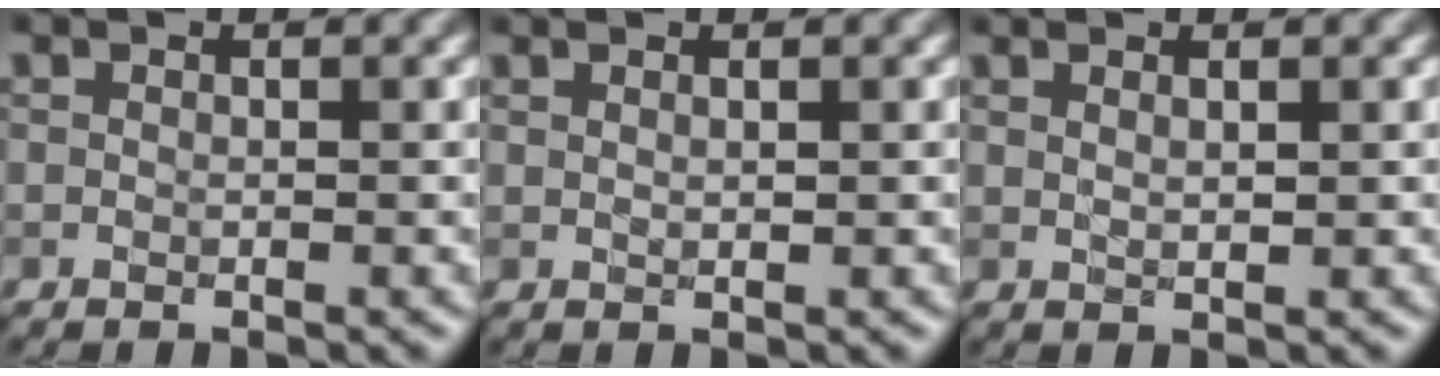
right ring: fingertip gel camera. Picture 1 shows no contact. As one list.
[{"total": 0.5, "force": [0.3, -0.1, 0.4], "torque": [-0.012, 0.002, 0.011]}, {"total": 0.9, "force": [0.5, 0.0, 0.7], "torque": [-0.017, 0.002, 0.014]}]